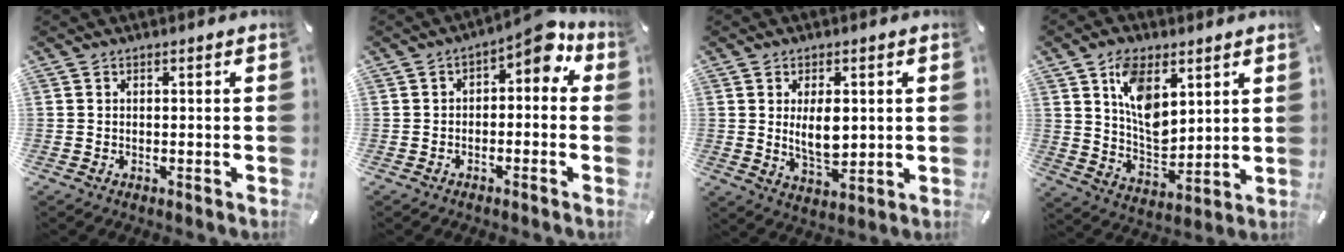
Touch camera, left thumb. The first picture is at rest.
{"total": 5.8, "force": [2.1, 3.2, 4.4], "torque": [-0.060, -0.015, 0.028]}
{"total": 7.8, "force": [1.2, 4.3, 6.3], "torque": [-0.106, -0.010, 0.013]}
{"total": 12.3, "force": [5.5, 7.8, 7.7], "torque": [-0.125, -0.009, 0.103]}